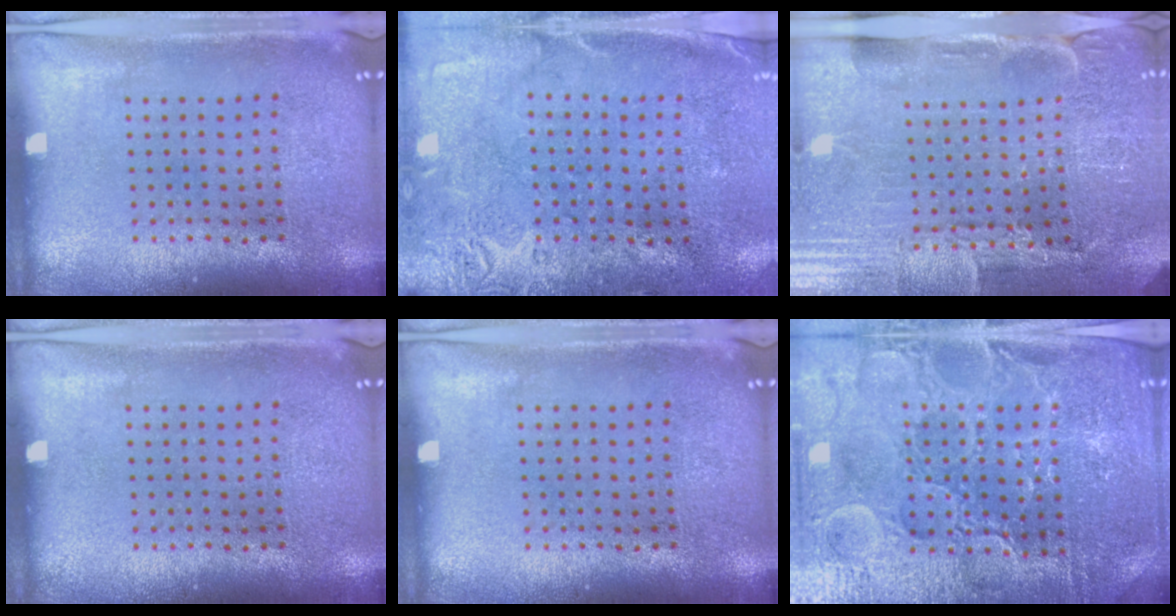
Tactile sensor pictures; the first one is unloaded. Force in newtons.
{"total": 2.8, "press": 2.2, "slide": 1.7}
{"total": 3.7, "press": 3.7, "slide": 0.6}
{"total": 0.0}
{"total": 0.0}
{"total": 4.3, "press": 4.1, "slide": 1.2}